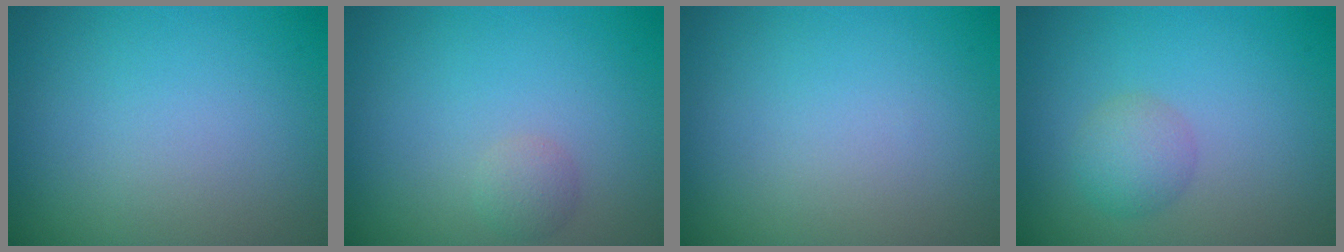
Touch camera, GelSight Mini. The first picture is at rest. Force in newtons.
{"total": 1.2, "press": 1.2, "slide": 0.1}
{"total": 0.0}
{"total": 2.2, "press": 2.2, "slide": 0.1}